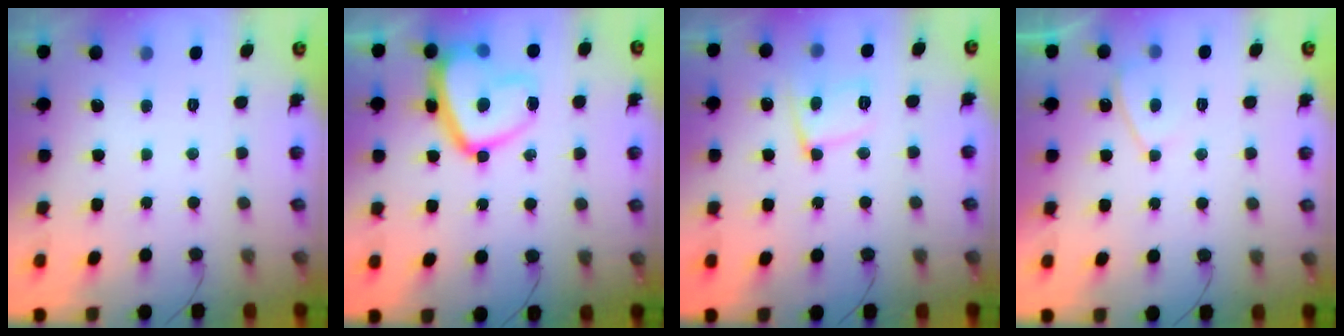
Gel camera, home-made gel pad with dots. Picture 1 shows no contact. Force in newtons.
{"total": 15.9, "press": 15.8, "slide": 1.6}
{"total": 11.2, "press": 11.1, "slide": 1.0}
{"total": 2.8, "press": 2.7, "slide": 0.5}